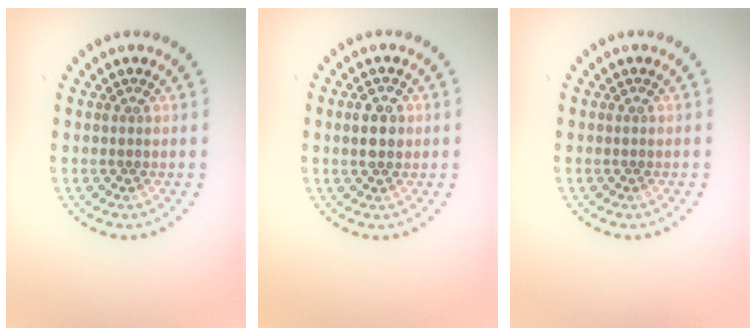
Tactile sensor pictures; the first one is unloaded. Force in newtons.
{"total": 2.6, "press": 2.6, "slide": 0.2}
{"total": 0.0}